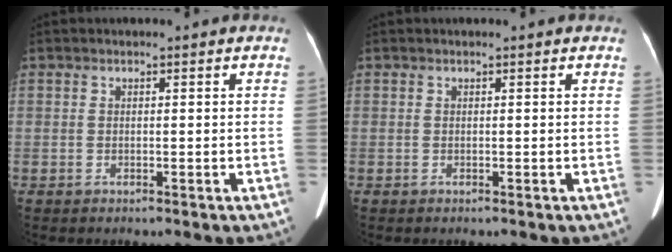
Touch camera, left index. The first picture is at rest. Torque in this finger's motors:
{"motor_torque": [0.01, 0.01, 0.02, 0.00]}